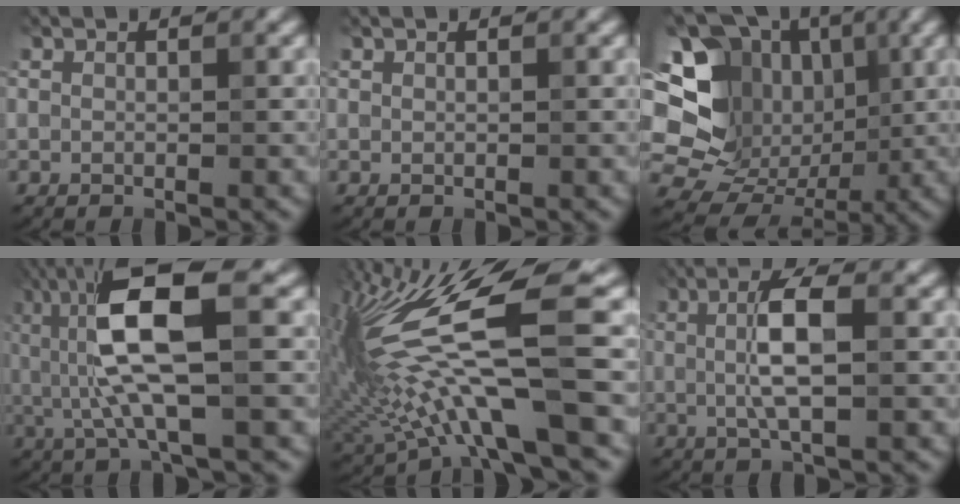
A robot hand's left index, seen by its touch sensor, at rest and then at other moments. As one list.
[{"total": 0.0}, {"total": 17.9, "force": [4.5, 14.8, 9.1], "torque": [-0.193, 0.058, 0.063]}, {"total": 9.8, "force": [1.6, 2.5, 9.3], "torque": [-0.189, 0.004, 0.031]}, {"total": 13.9, "force": [0.8, 3.8, 13.4], "torque": [-0.268, -0.003, 0.021]}, {"total": 4.9, "force": [0.4, 1.2, 4.8], "torque": [-0.093, 0.006, 0.005]}]